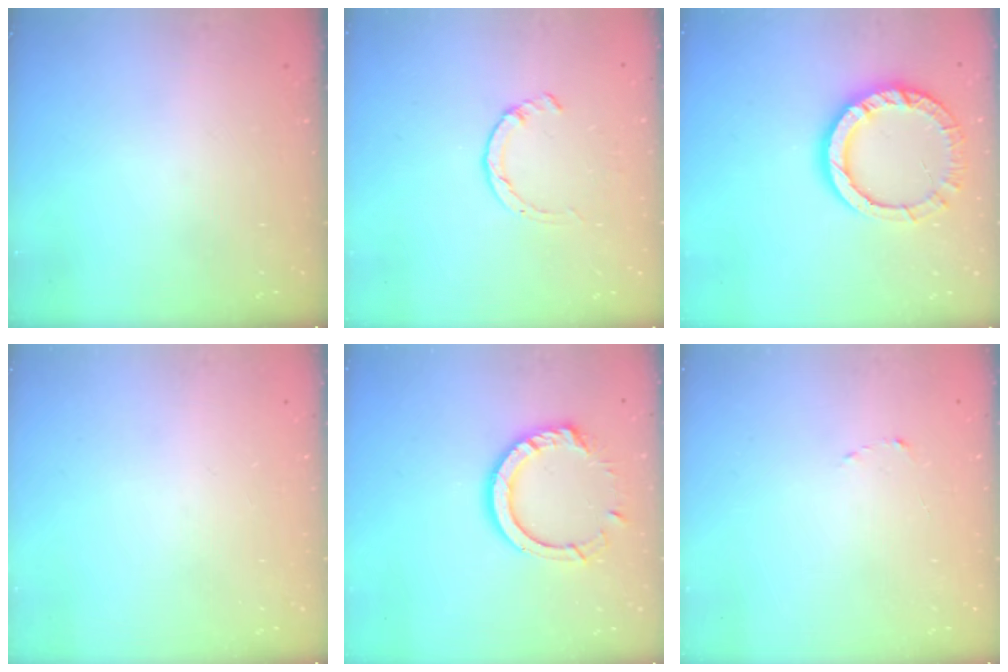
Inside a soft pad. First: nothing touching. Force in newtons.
{"total": 1.4, "press": 1.4, "slide": 0.3}
{"total": 12.3, "press": 12.2, "slide": 1.3}
{"total": 0.0}
{"total": 12.5, "press": 12.5, "slide": 1.0}
{"total": 1.5, "press": 1.5, "slide": 0.2}